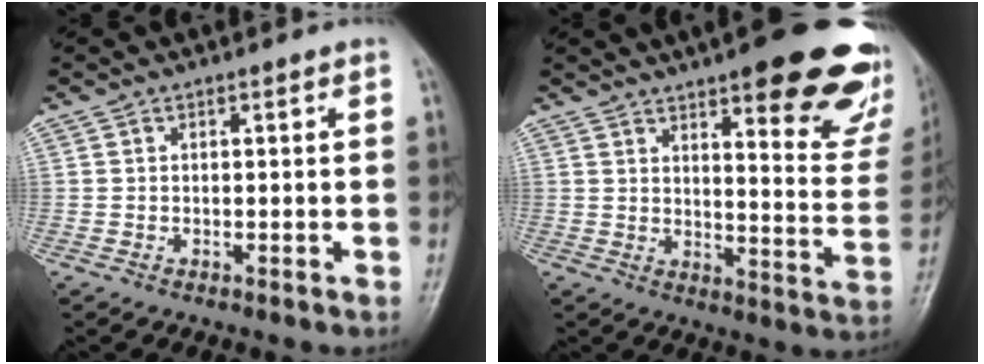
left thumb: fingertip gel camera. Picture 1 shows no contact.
{"total": 23.6, "force": [14.6, 6.6, 17.3], "torque": [-0.181, -0.067, 0.181]}